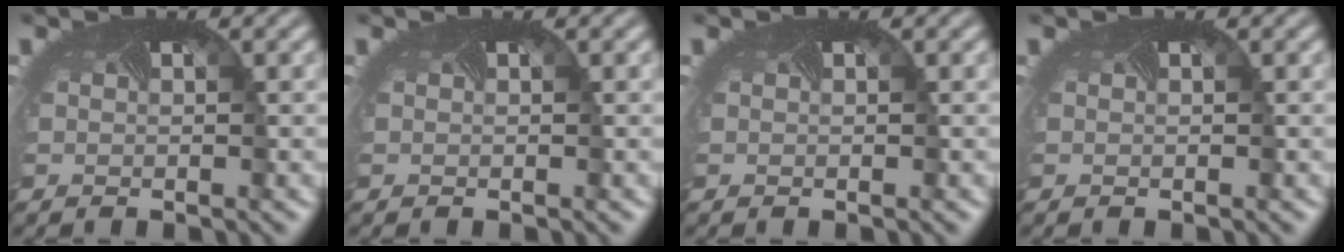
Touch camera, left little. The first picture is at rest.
{"total": 0.0}
{"total": 0.0}
{"total": 0.0}